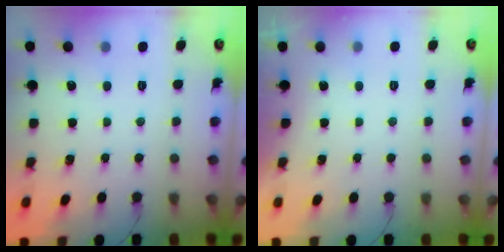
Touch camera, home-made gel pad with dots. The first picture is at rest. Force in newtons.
{"total": 0.0}